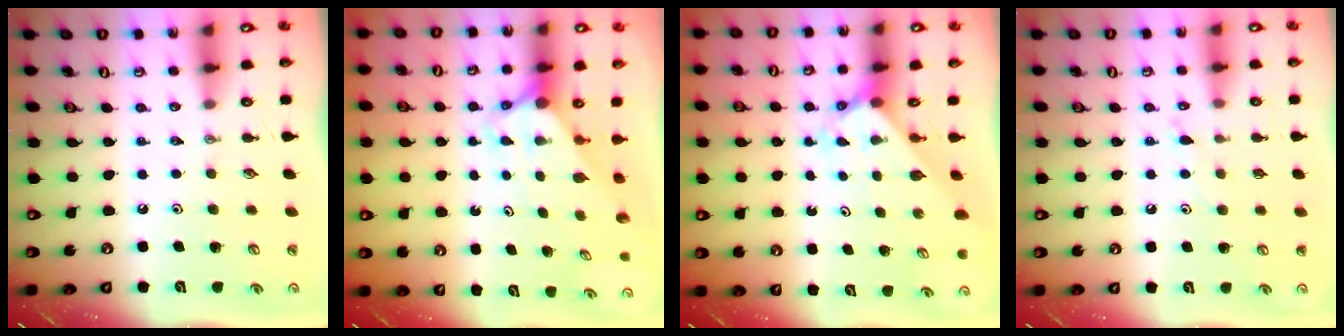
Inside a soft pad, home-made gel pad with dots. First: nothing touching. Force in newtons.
{"total": 2.6, "press": 2.6, "slide": 0.0}
{"total": 2.3, "press": 2.3, "slide": 0.2}
{"total": 6.6, "press": 6.6, "slide": 0.7}